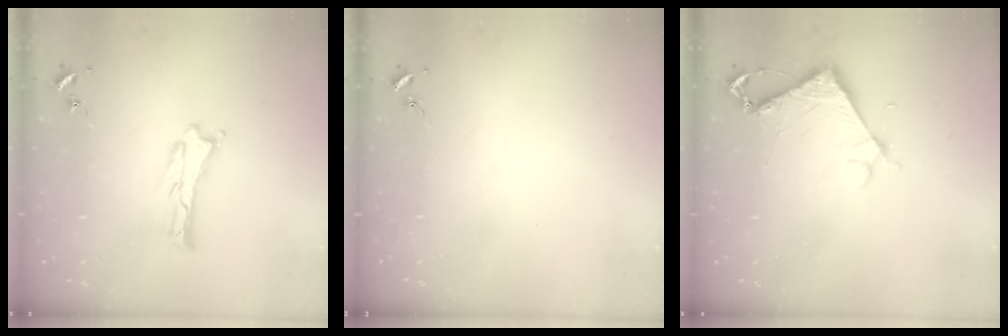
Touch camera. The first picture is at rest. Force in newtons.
{"total": 0.0}
{"total": 3.9, "press": 3.8, "slide": 0.3}